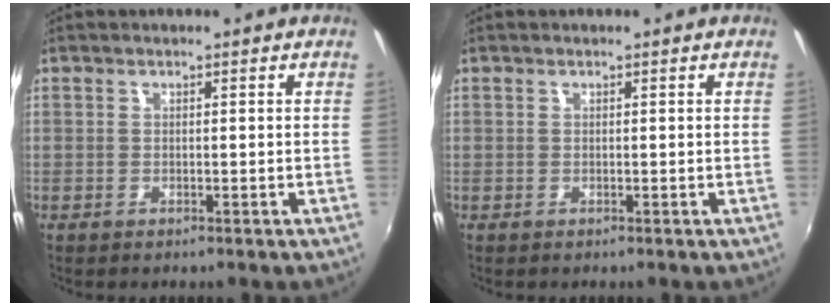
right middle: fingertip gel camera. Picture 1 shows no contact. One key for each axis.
{"total": 0.0}